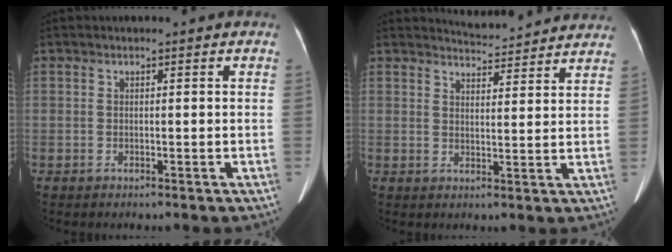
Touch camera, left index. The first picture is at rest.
{"total": 8.7, "force": [8.6, 0.8, 1.0], "torque": [-0.014, 0.004, 0.098]}